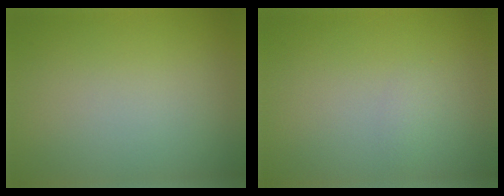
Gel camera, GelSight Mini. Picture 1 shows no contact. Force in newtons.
{"total": 0.6, "press": 0.6, "slide": 0.0}